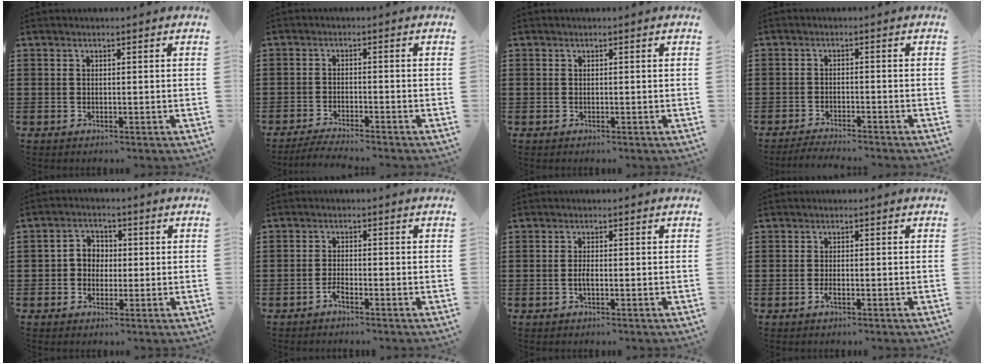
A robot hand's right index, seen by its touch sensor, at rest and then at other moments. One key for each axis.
{"total": 2.7, "fx": -2.6, "fy": -0.3, "fz": 0.4, "tx": -0.008, "ty": -0.002, "tz": -0.053}
{"total": 0.0}
{"total": 2.5, "fx": -2.5, "fy": -0.2, "fz": 0.1, "tx": -0.005, "ty": -0.002, "tz": -0.052}
{"total": 3.3, "fx": -0.7, "fy": 2.9, "fz": 1.4, "tx": -0.036, "ty": 0.012, "tz": -0.018}
{"total": 1.8, "fx": -1.6, "fy": 0.3, "fz": 0.8, "tx": -0.018, "ty": -0.001, "tz": -0.030}
{"total": 1.4, "fx": -0.5, "fy": 0.4, "fz": 1.3, "tx": -0.026, "ty": 0.000, "tz": -0.008}
{"total": 1.3, "fx": -0.8, "fy": 0.4, "fz": 1.0, "tx": -0.029, "ty": -0.008, "tz": -0.015}